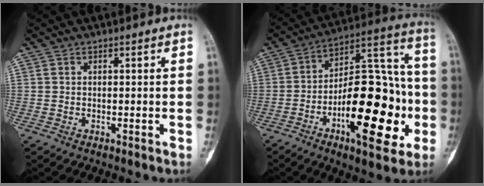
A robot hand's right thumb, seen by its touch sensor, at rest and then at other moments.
{"total": 23.9, "force": [-6.8, 10.1, 20.5], "torque": [-0.288, 0.041, -0.099]}